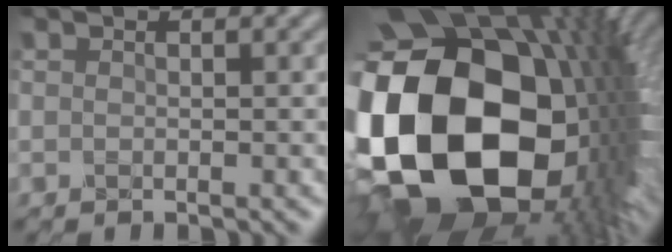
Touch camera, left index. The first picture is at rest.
{"total": 22.6, "force": [-4.0, 15.6, 15.8], "torque": [-0.347, -0.058, -0.036]}